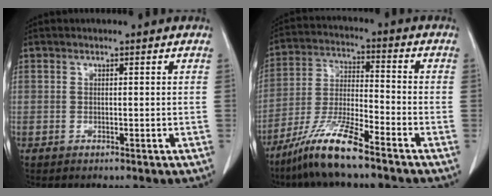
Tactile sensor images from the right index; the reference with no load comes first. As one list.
[{"total": 10.6, "force": [-7.8, 0.5, 7.3], "torque": [-0.151, -0.023, -0.154]}]